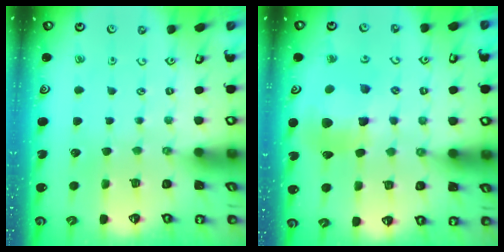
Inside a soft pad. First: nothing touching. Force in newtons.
{"total": 12.0, "press": 11.8, "slide": 1.7}